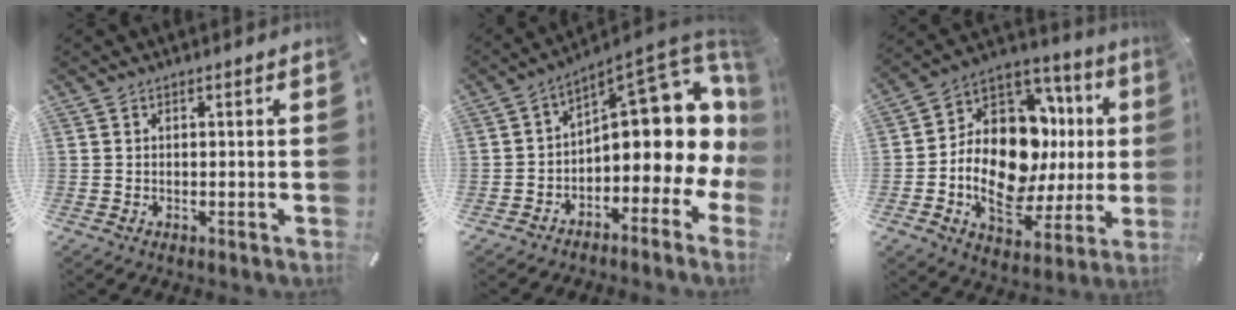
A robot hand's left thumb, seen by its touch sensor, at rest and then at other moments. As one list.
[{"total": 13.7, "force": [5.7, 7.6, 9.9], "torque": [-0.104, -0.073, 0.089]}, {"total": 21.2, "force": [0.4, 14.5, 15.5], "torque": [-0.272, -0.022, 0.015]}]